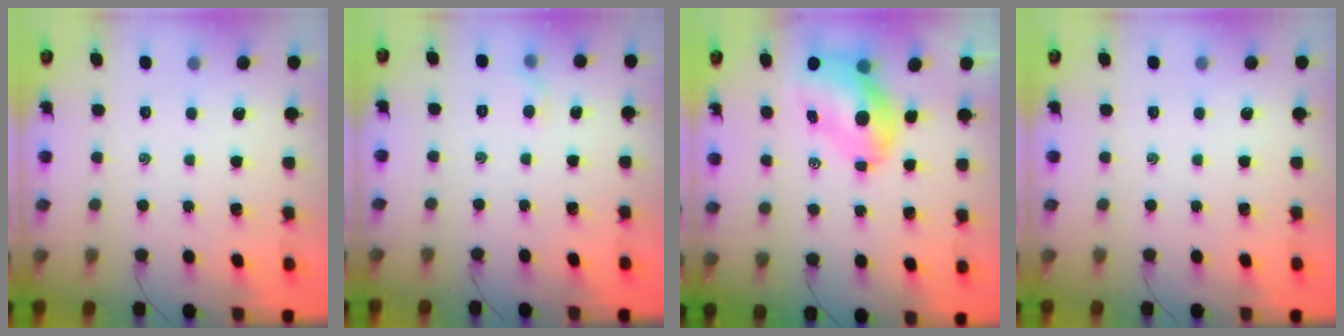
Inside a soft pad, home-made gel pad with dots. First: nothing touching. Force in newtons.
{"total": 3.1, "press": 2.9, "slide": 1.0}
{"total": 9.2, "press": 8.9, "slide": 2.6}
{"total": 0.0}